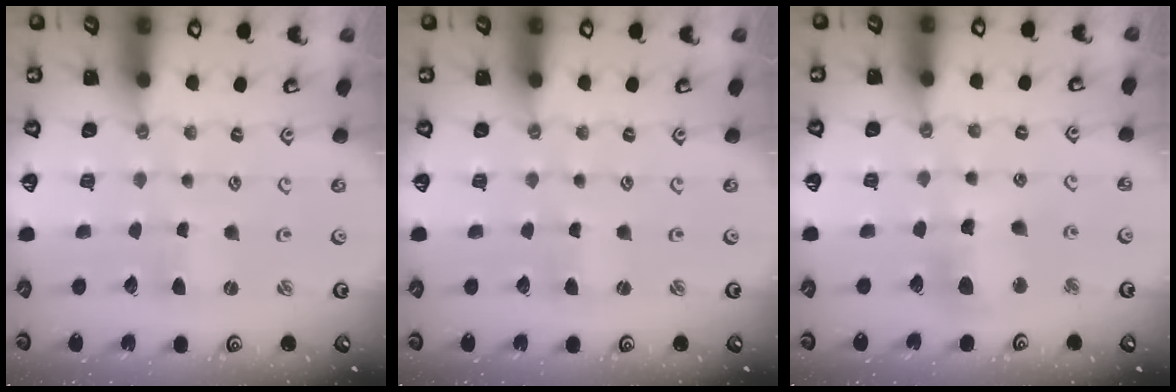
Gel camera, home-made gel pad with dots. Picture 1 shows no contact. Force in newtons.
{"total": 0.8, "press": 0.8, "slide": 0.2}
{"total": 11.0, "press": 10.9, "slide": 1.7}